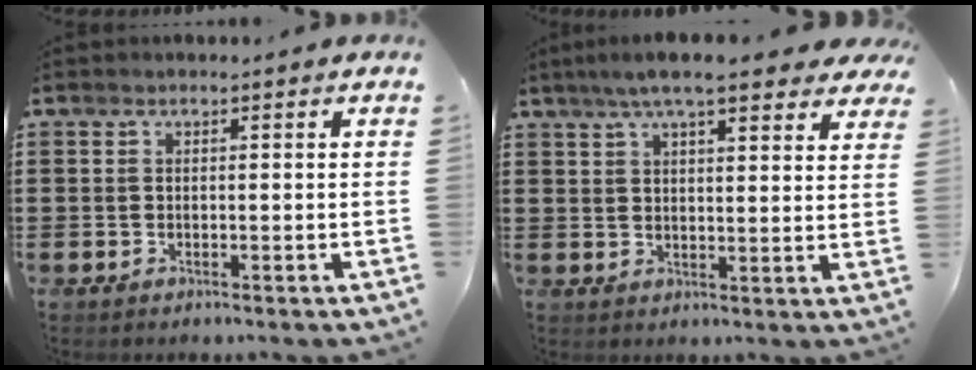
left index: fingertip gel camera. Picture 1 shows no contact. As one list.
[{"total": 7.7, "force": [6.2, 1.0, 4.5], "torque": [-0.094, -0.009, 0.110]}]